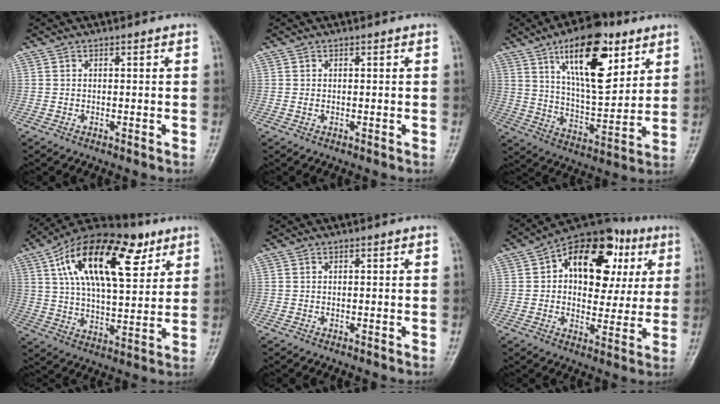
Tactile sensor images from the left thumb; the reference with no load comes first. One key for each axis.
{"total": 0.5, "fx": 0.0, "fy": 0.3, "fz": 0.4, "tx": -0.014, "ty": 0.006, "tz": 0.005}
{"total": 19.2, "fx": 9.5, "fy": 8.1, "fz": 14.6, "tx": -0.196, "ty": -0.045, "tz": 0.161}
{"total": 23.5, "fx": 9.8, "fy": 11.2, "fz": 18.2, "tx": -0.280, "ty": -0.007, "tz": 0.162}
{"total": 0.0}
{"total": 20.3, "fx": 6.1, "fy": 12.8, "fz": 14.5, "tx": -0.153, "ty": 0.015, "tz": 0.085}